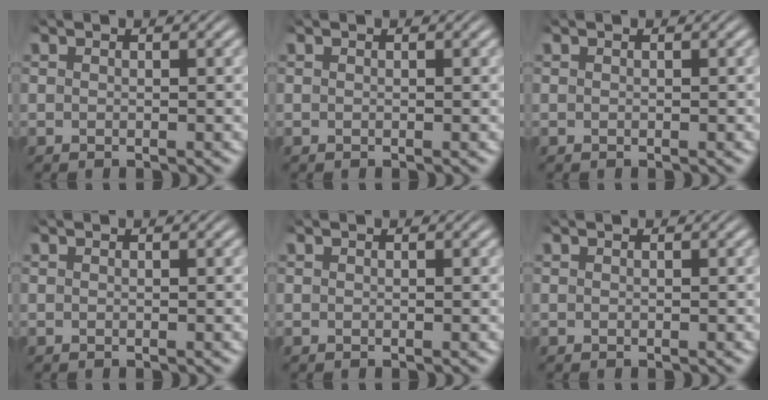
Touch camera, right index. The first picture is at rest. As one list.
[{"total": 0.0}, {"total": 0.0}, {"total": 0.0}, {"total": 0.0}, {"total": 0.0}]